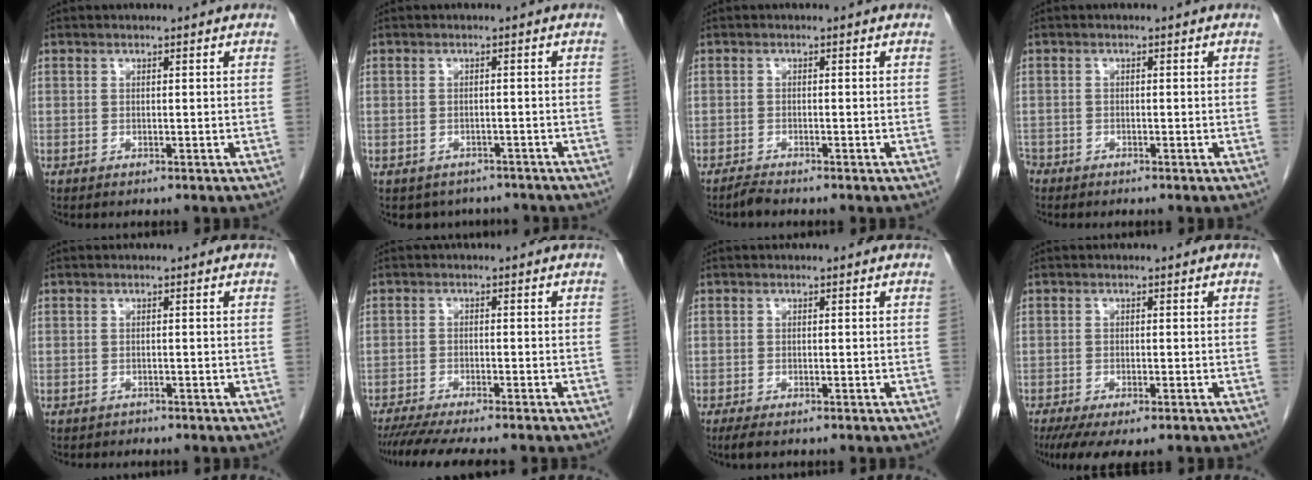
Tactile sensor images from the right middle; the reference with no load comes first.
{"total": 5.4, "force": [-4.6, 2.8, 0.4], "torque": [0.007, 0.009, -0.053]}
{"total": 1.2, "force": [-1.1, -0.2, 0.2], "torque": [-0.013, -0.006, -0.023]}
{"total": 2.0, "force": [-1.6, 1.1, 0.3], "torque": [-0.010, -0.001, -0.030]}
{"total": 0.7, "force": [-0.6, 0.3, -0.1], "torque": [-0.010, 0.000, -0.012]}
{"total": 10.2, "force": [-8.8, 0.7, 5.2], "torque": [-0.067, -0.018, -0.134]}
{"total": 2.2, "force": [-1.6, 0.6, 1.4], "torque": [-0.027, -0.007, -0.023]}
{"total": 8.4, "force": [-6.1, 2.6, 5.2], "torque": [-0.076, -0.015, -0.093]}